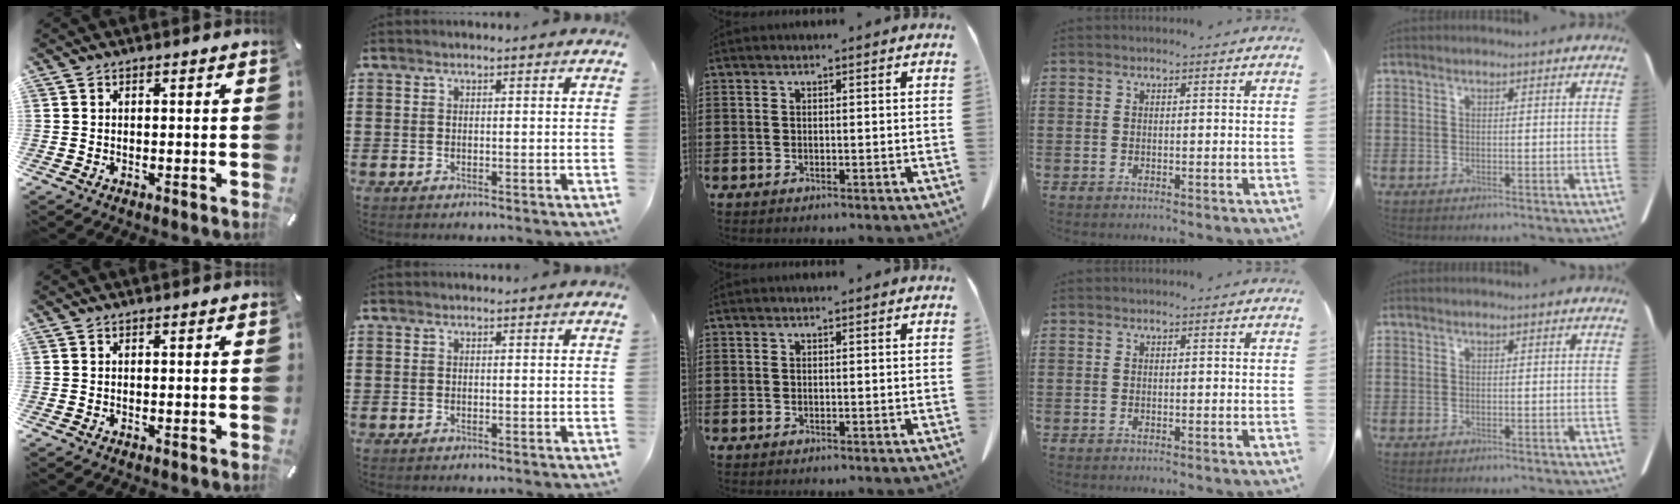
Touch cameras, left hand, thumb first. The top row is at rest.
{}